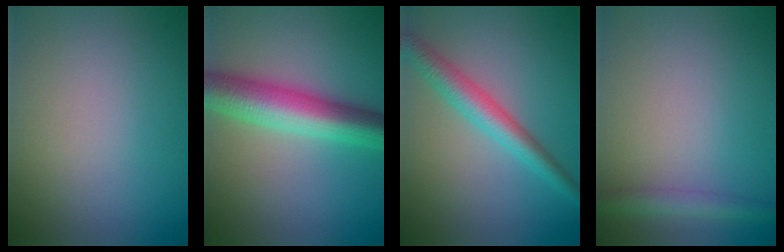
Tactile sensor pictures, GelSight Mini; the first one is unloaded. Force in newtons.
{"total": 7.6, "press": 7.6, "slide": 0.1}
{"total": 4.1, "press": 4.1, "slide": 0.0}
{"total": 2.4, "press": 2.4, "slide": 0.1}